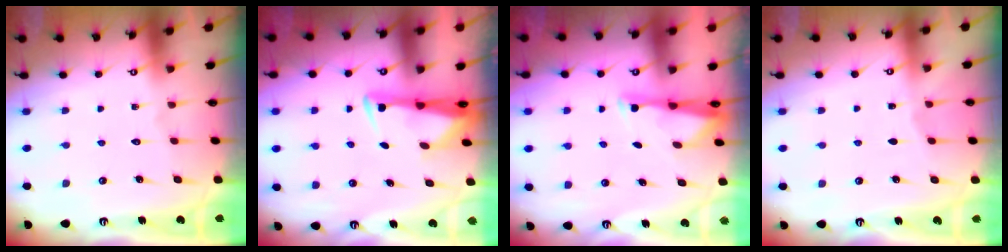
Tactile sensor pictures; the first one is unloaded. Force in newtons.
{"total": 3.0, "press": 2.8, "slide": 0.9}
{"total": 2.9, "press": 2.9, "slide": 0.5}
{"total": 1.6, "press": 1.5, "slide": 0.3}